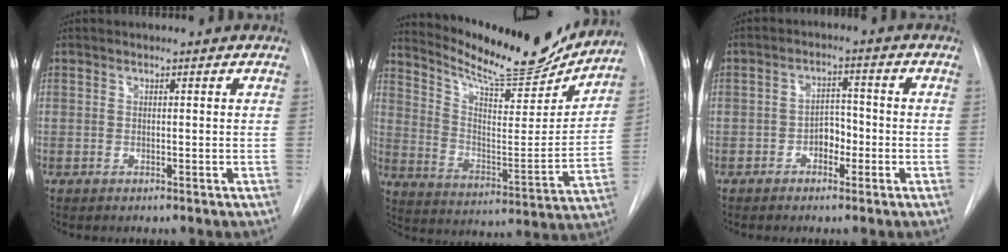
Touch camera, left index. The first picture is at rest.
{"total": 19.4, "force": [17.9, 3.0, 6.9], "torque": [-0.118, -0.044, 0.267]}
{"total": 3.6, "force": [-1.9, 2.2, 2.2], "torque": [-0.029, 0.005, -0.035]}